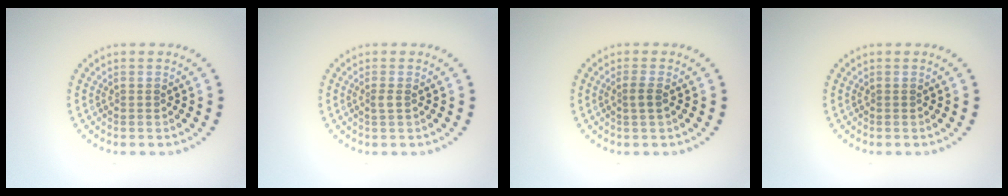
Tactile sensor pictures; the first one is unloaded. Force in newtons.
{"total": 0.8, "press": 0.5, "slide": 0.5}
{"total": 1.2, "press": 0.9, "slide": 0.7}
{"total": 0.0}